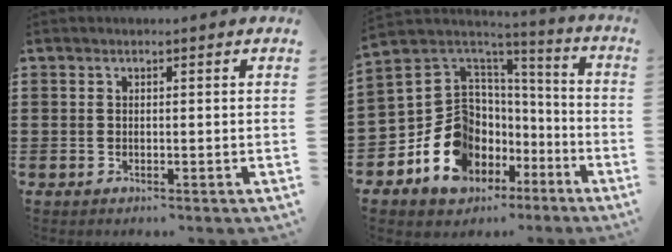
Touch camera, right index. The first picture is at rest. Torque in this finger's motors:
{"motor_torque": [2.14, 0.00, 1.05, 0.21]}